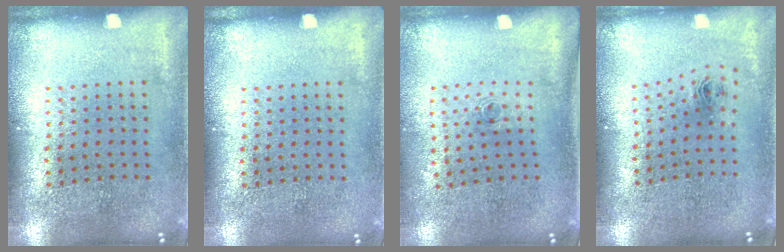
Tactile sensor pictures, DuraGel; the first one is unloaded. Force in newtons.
{"total": 0.0}
{"total": 0.7, "press": 0.3, "slide": 0.6}
{"total": 0.9, "press": 0.3, "slide": 0.8}